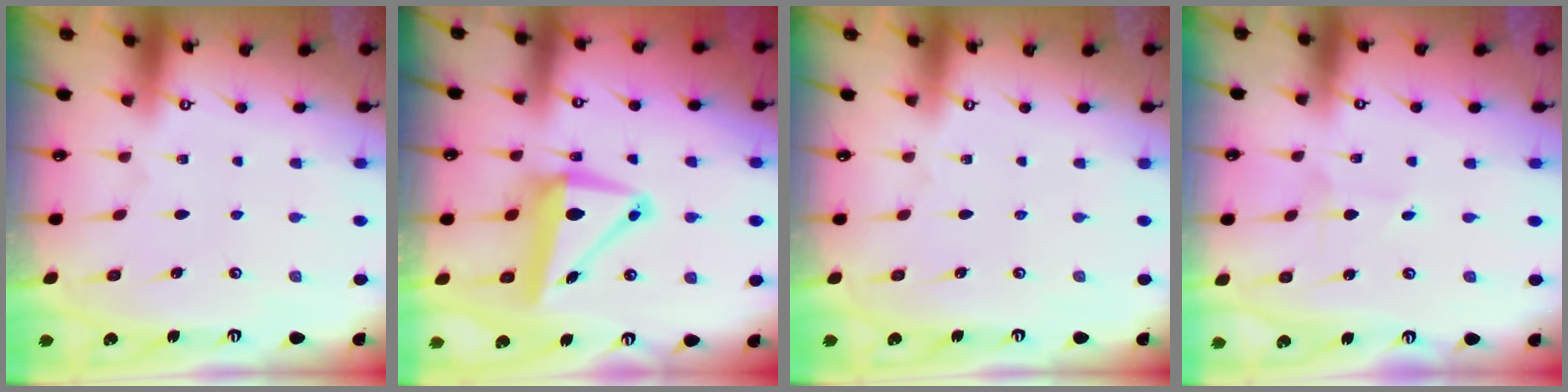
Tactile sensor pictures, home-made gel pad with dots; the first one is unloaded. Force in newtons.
{"total": 8.9, "press": 8.7, "slide": 1.6}
{"total": 0.0}
{"total": 1.1, "press": 1.1, "slide": 0.1}